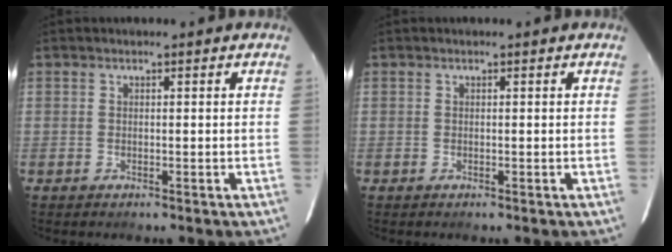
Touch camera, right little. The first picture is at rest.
{"total": 0.0}